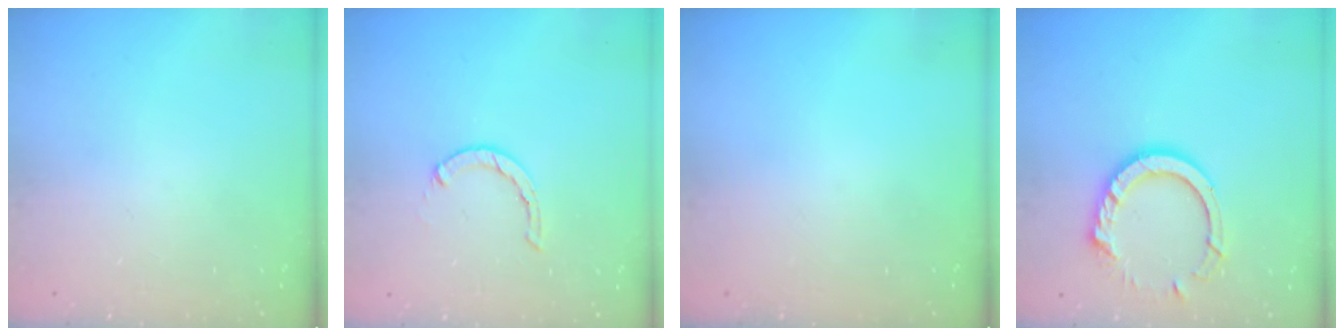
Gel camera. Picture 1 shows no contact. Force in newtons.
{"total": 1.2, "press": 1.2, "slide": 0.2}
{"total": 0.0}
{"total": 12.5, "press": 12.5, "slide": 1.0}